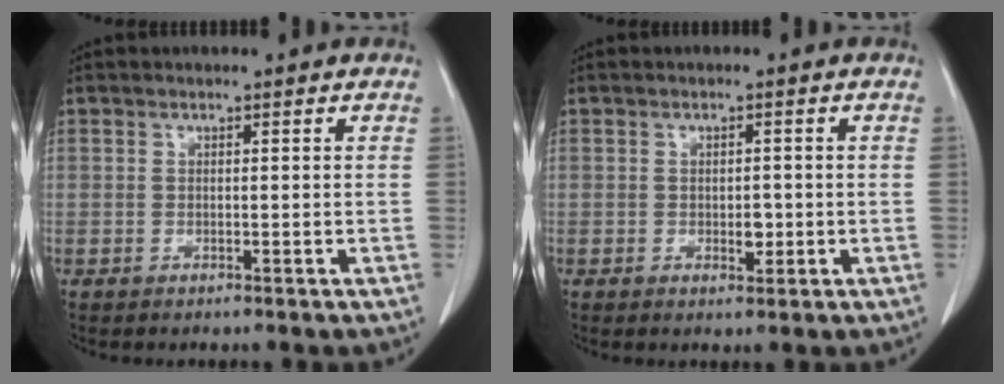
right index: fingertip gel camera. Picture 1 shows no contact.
{"total": 2.0, "force": [-0.4, 1.1, 1.6], "torque": [-0.020, 0.001, -0.002]}